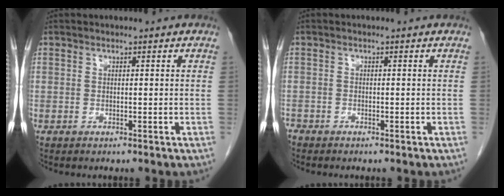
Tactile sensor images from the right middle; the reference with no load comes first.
{"total": 1.0, "force": [-1.0, 0.3, 0.2], "torque": [0.002, 0.000, -0.018]}